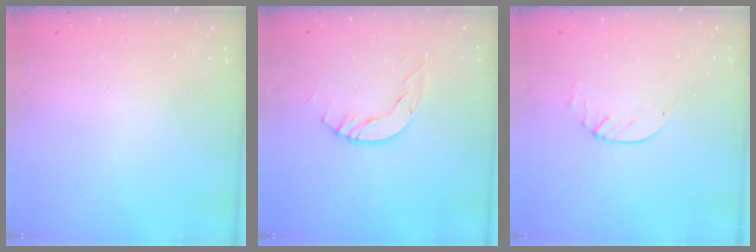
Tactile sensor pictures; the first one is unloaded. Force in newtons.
{"total": 5.0, "press": 5.0, "slide": 0.2}
{"total": 1.9, "press": 1.9, "slide": 0.3}